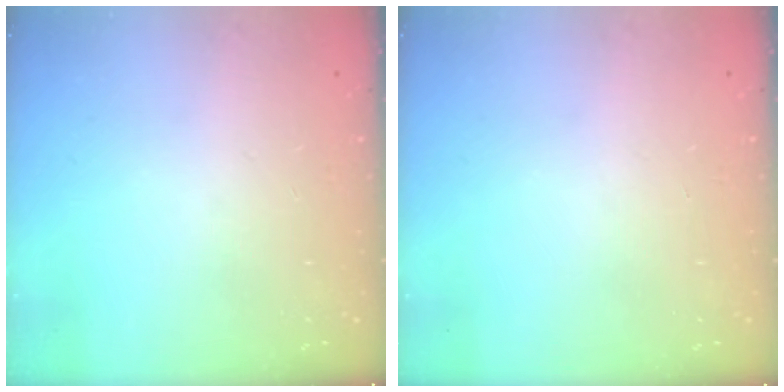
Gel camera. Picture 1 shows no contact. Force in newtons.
{"total": 0.0}